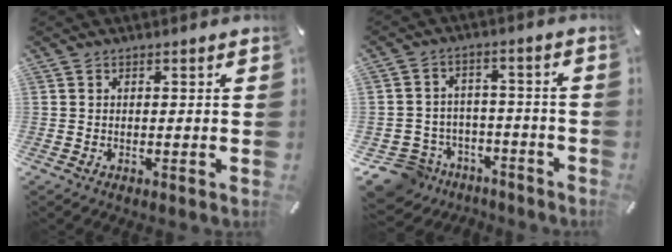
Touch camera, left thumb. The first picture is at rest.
{"total": 9.2, "force": [-5.5, 7.1, 1.8], "torque": [-0.048, 0.037, -0.096]}